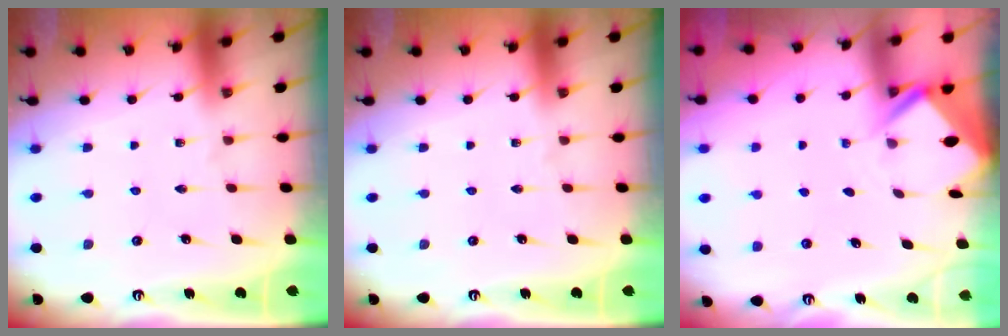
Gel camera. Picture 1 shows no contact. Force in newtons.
{"total": 0.0}
{"total": 2.4, "press": 2.4, "slide": 0.1}